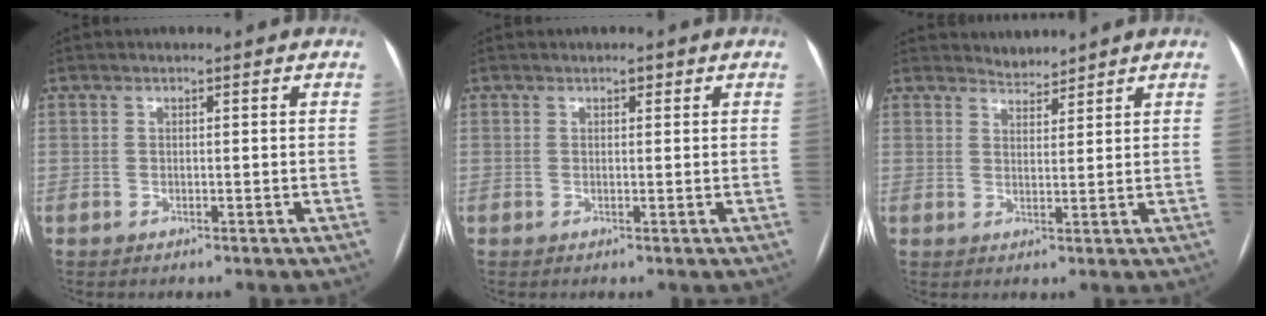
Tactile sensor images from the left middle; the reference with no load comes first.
{"total": 0.8, "force": [0.5, 0.4, 0.4], "torque": [-0.007, 0.003, 0.006]}
{"total": 2.3, "force": [2.2, 0.2, -0.5], "torque": [0.001, 0.004, 0.043]}